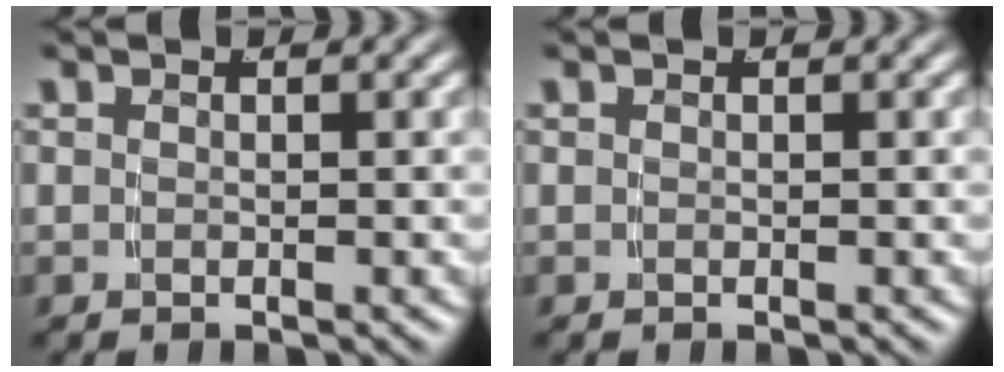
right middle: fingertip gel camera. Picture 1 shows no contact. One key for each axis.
{"total": 0.0}